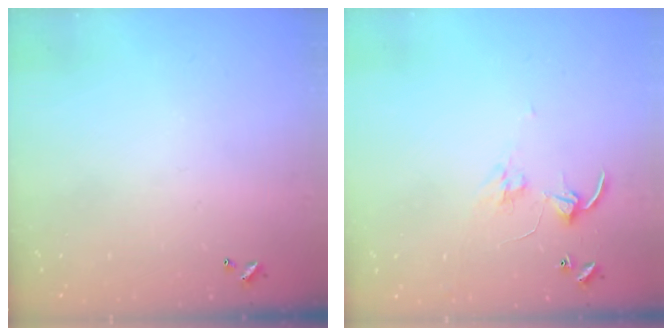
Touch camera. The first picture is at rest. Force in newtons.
{"total": 3.2, "press": 3.2, "slide": 0.0}